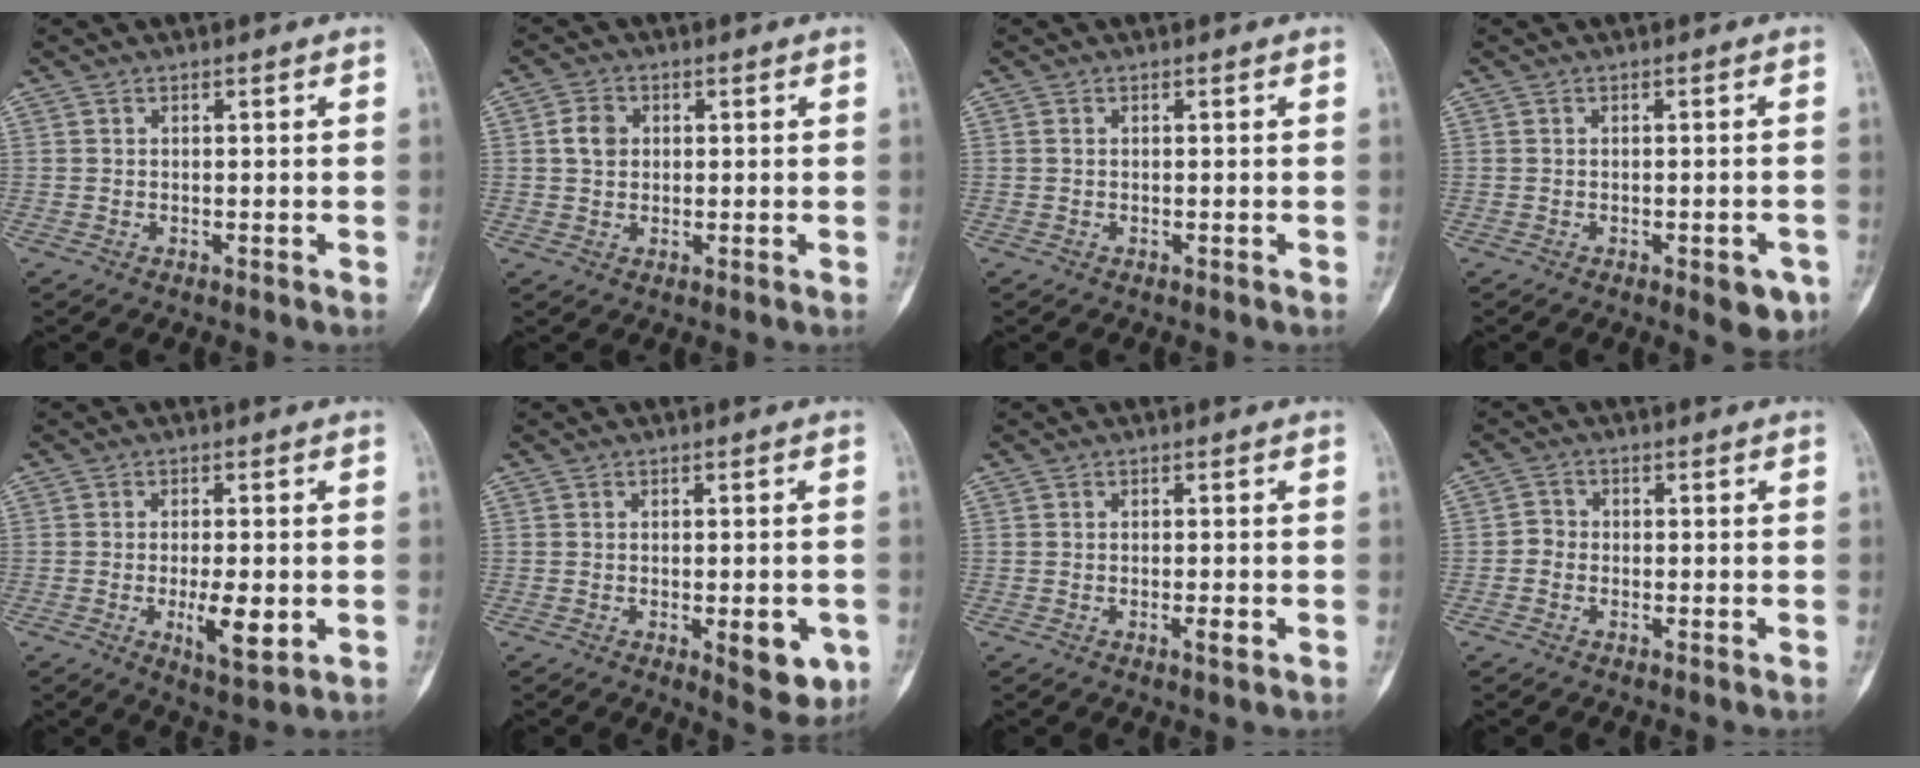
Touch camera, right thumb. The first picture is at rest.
{"total": 3.8, "force": [0.7, 3.1, 2.1], "torque": [-0.029, 0.003, 0.011]}
{"total": 0.0}
{"total": 4.9, "force": [-2.3, 2.0, 3.8], "torque": [-0.030, 0.007, -0.020]}
{"total": 7.3, "force": [-1.4, 2.5, 6.7], "torque": [-0.106, -0.014, -0.018]}
{"total": 7.2, "force": [-2.2, 2.9, 6.2], "torque": [-0.057, -0.007, -0.019]}
{"total": 1.7, "force": [-0.6, 0.4, 1.5], "torque": [-0.024, -0.002, -0.010]}
{"total": 1.9, "force": [-0.7, 1.7, 0.7], "torque": [-0.001, 0.008, -0.022]}